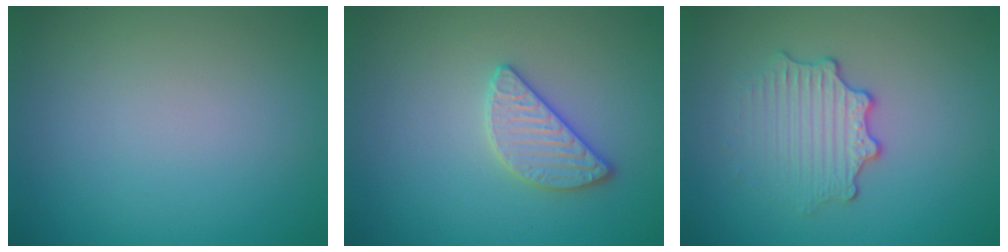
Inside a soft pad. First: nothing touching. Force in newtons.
{"total": 2.6, "press": 2.6, "slide": 0.4}
{"total": 3.0, "press": 2.6, "slide": 1.5}